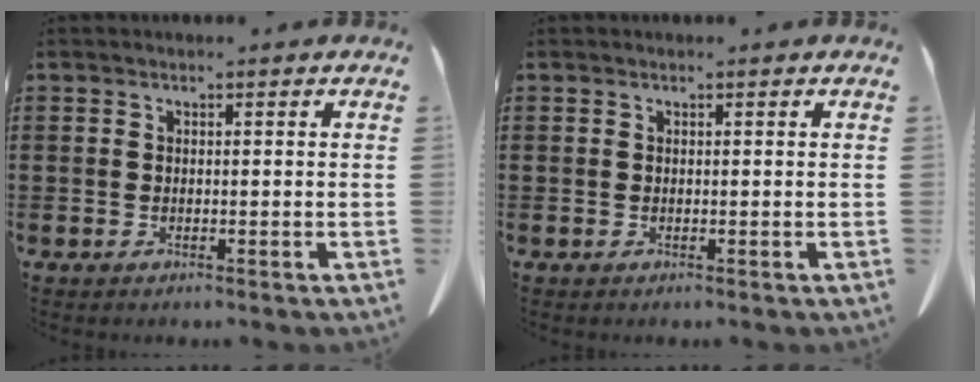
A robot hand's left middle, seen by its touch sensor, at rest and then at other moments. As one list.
[{"total": 0.0}]